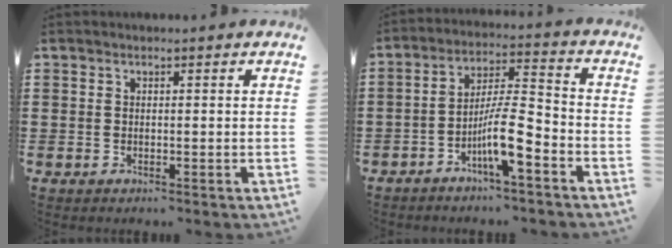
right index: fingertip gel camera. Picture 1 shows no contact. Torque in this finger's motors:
{"motor_torque": [0.03, 0.00, 0.19, 0.06]}